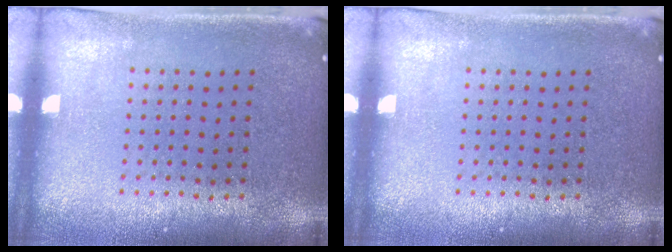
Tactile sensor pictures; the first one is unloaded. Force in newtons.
{"total": 0.0}